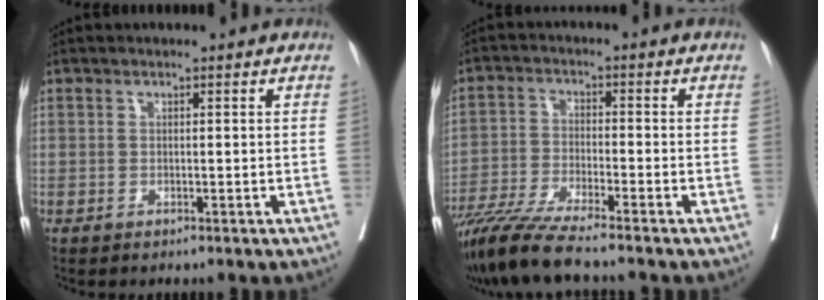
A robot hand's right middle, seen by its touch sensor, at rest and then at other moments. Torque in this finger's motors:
{"motor_torque": [1.03, -1.11, 0.44, 0.15]}